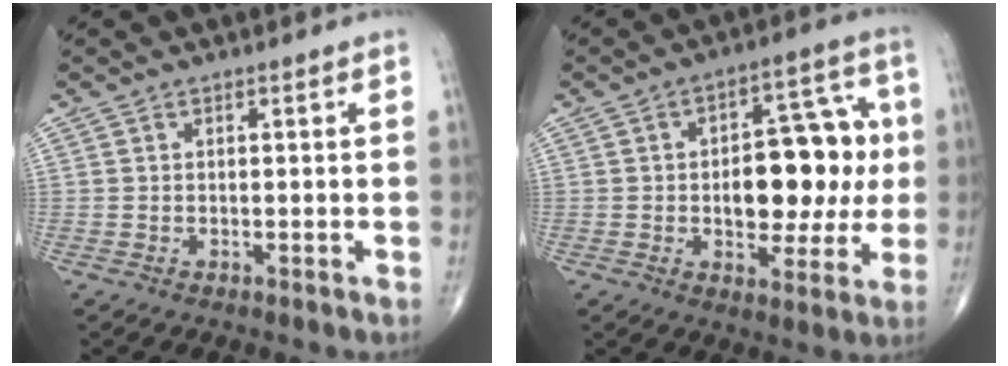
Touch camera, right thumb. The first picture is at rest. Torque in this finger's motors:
{"motor_torque": [0.29, 0.30, 0.20, 0.10, 0.04]}